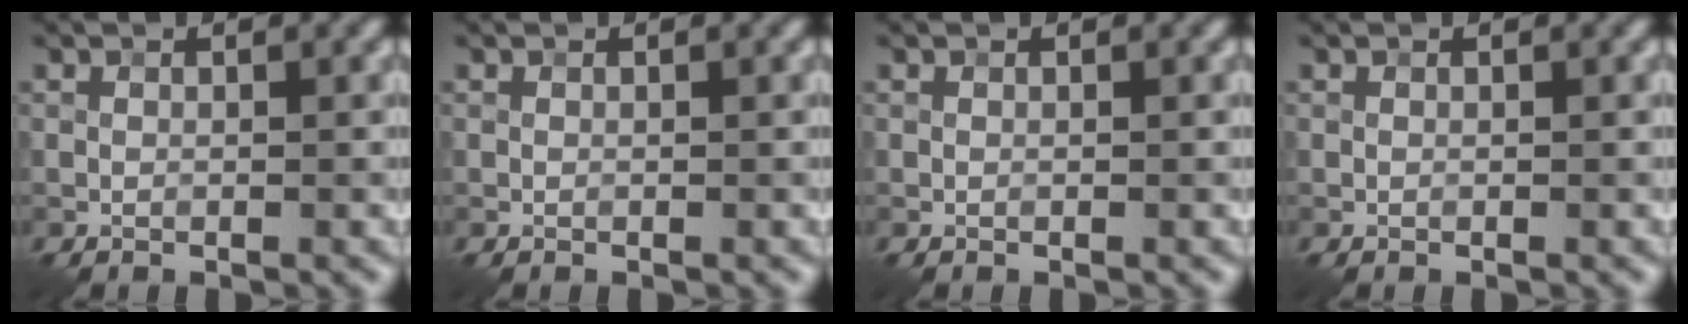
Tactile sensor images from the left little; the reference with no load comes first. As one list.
[{"total": 0.0}, {"total": 0.0}, {"total": 0.0}]